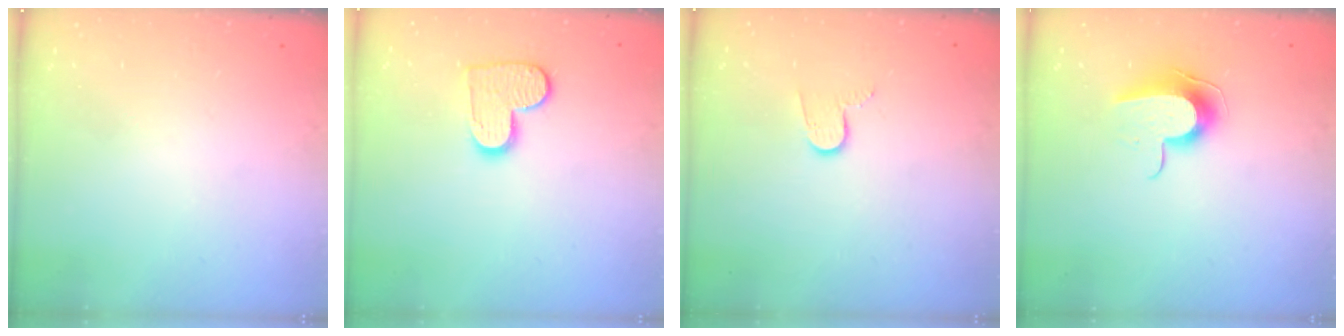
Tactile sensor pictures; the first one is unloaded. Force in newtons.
{"total": 9.6, "press": 9.6, "slide": 0.6}
{"total": 6.0, "press": 6.0, "slide": 0.5}
{"total": 10.7, "press": 10.6, "slide": 0.8}